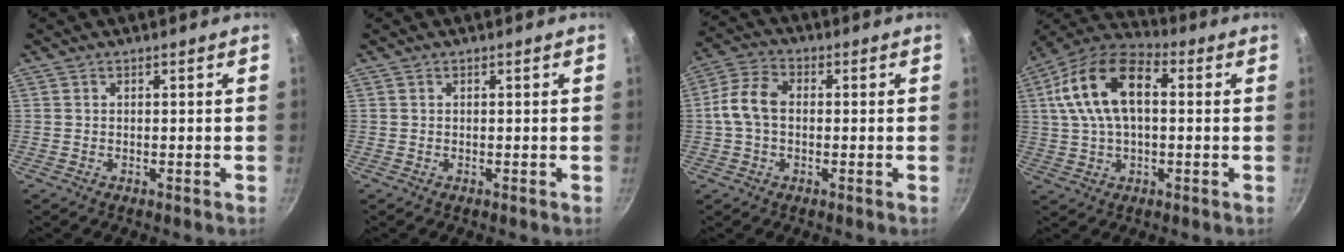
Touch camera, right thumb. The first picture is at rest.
{"total": 0.0}
{"total": 7.7, "force": [-0.1, 5.3, 5.7], "torque": [-0.113, 0.025, -0.009]}
{"total": 15.9, "force": [2.8, 8.7, 13.0], "torque": [-0.248, 0.036, 0.044]}